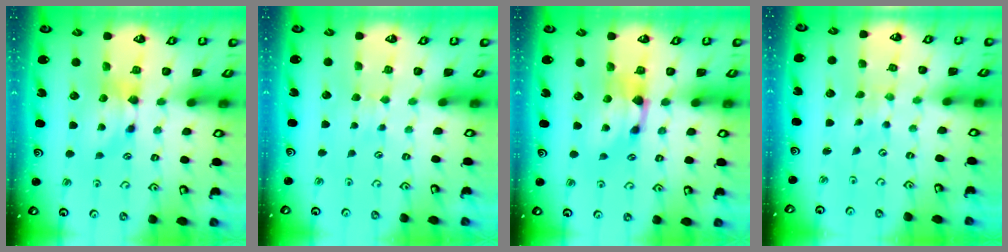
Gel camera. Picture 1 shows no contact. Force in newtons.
{"total": 2.5, "press": 2.5, "slide": 0.3}
{"total": 1.5, "press": 0.6, "slide": 1.4}
{"total": 4.6, "press": 4.6, "slide": 0.1}